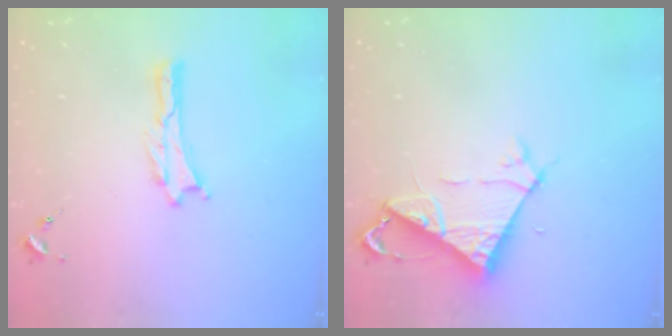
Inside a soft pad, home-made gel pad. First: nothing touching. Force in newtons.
{"total": 6.9, "press": 6.8, "slide": 0.7}